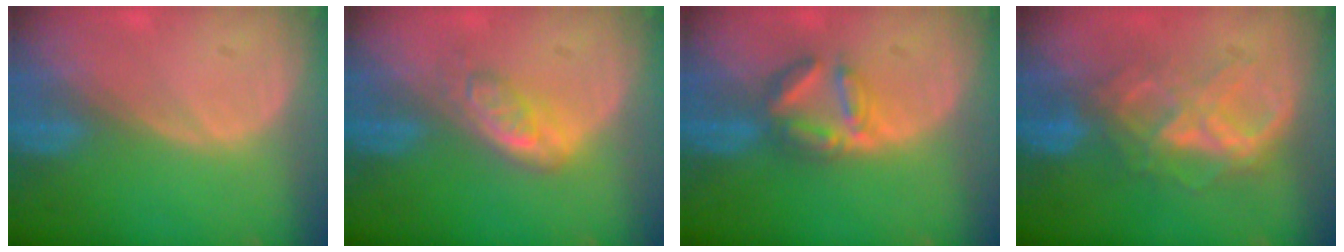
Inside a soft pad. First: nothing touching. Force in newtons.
{"total": 4.5, "press": 4.4, "slide": 1.1}
{"total": 5.0, "press": 5.0, "slide": 0.5}
{"total": 7.3, "press": 7.3, "slide": 0.3}